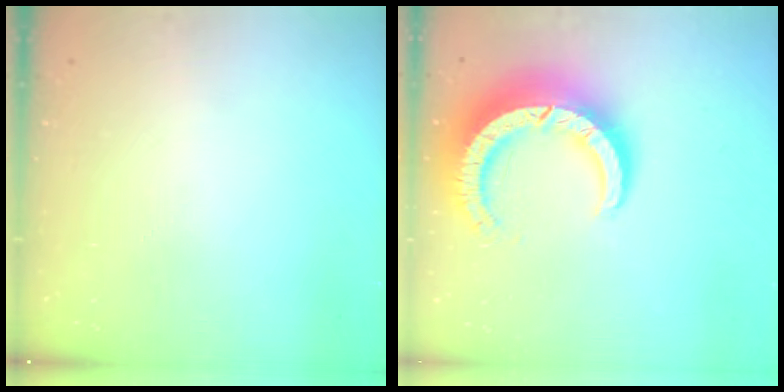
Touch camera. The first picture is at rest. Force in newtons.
{"total": 13.2, "press": 13.2, "slide": 1.3}